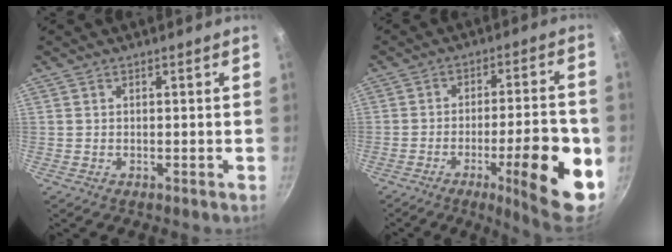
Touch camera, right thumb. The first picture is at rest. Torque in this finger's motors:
{"motor_torque": [2.48, 2.52, 1.41, -1.36, 0.34]}